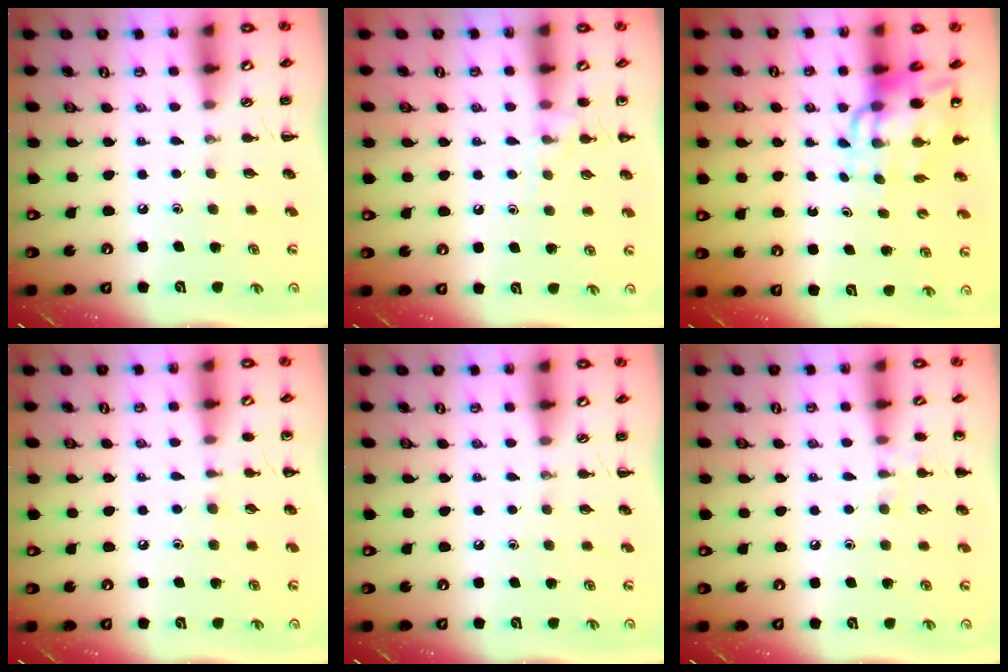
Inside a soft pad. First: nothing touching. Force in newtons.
{"total": 7.9, "press": 7.7, "slide": 1.8}
{"total": 10.0, "press": 9.5, "slide": 3.2}
{"total": 5.4, "press": 5.1, "slide": 1.7}
{"total": 0.0}
{"total": 5.6, "press": 5.4, "slide": 1.7}